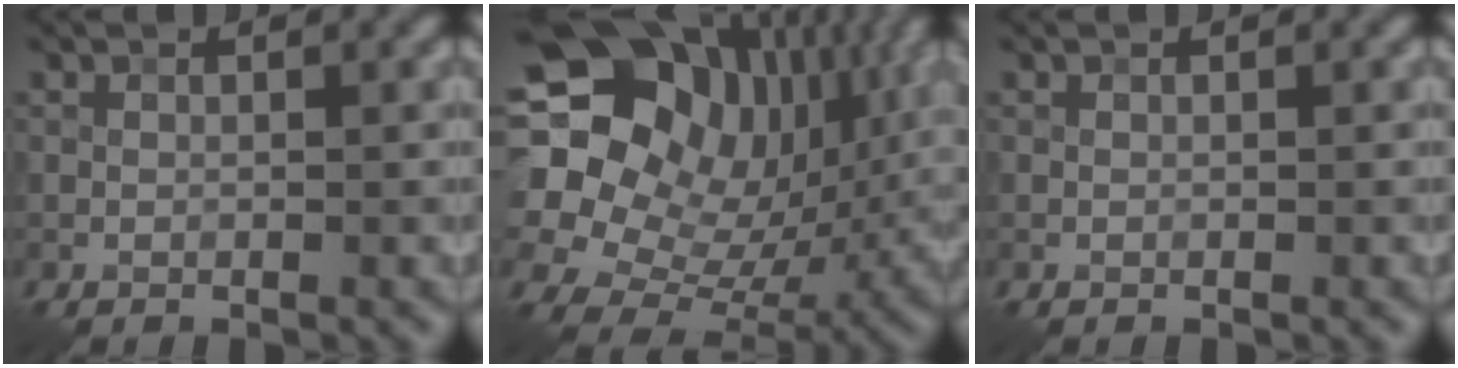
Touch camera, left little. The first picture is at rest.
{"total": 22.4, "force": [7.0, 17.8, 11.7], "torque": [-0.255, 0.036, 0.116]}
{"total": 0.0}